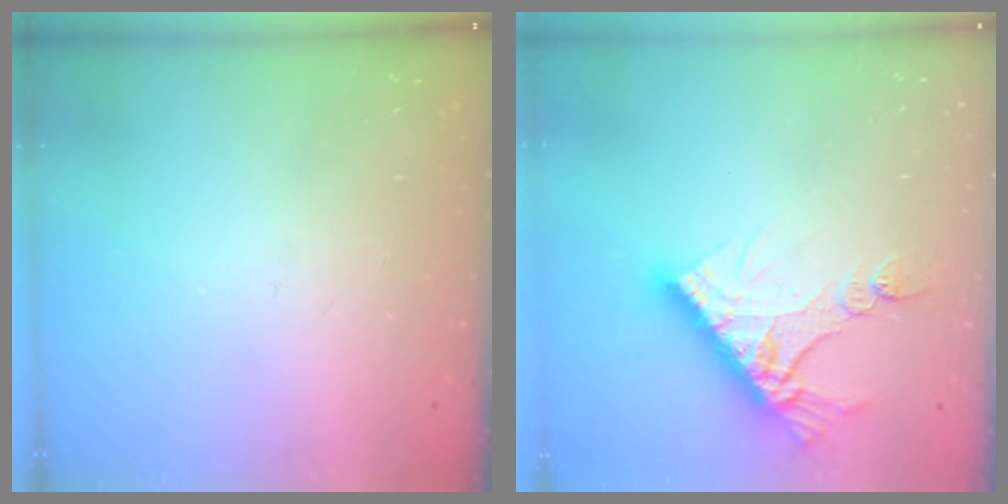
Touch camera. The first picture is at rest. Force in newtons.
{"total": 11.6, "press": 11.5, "slide": 1.1}